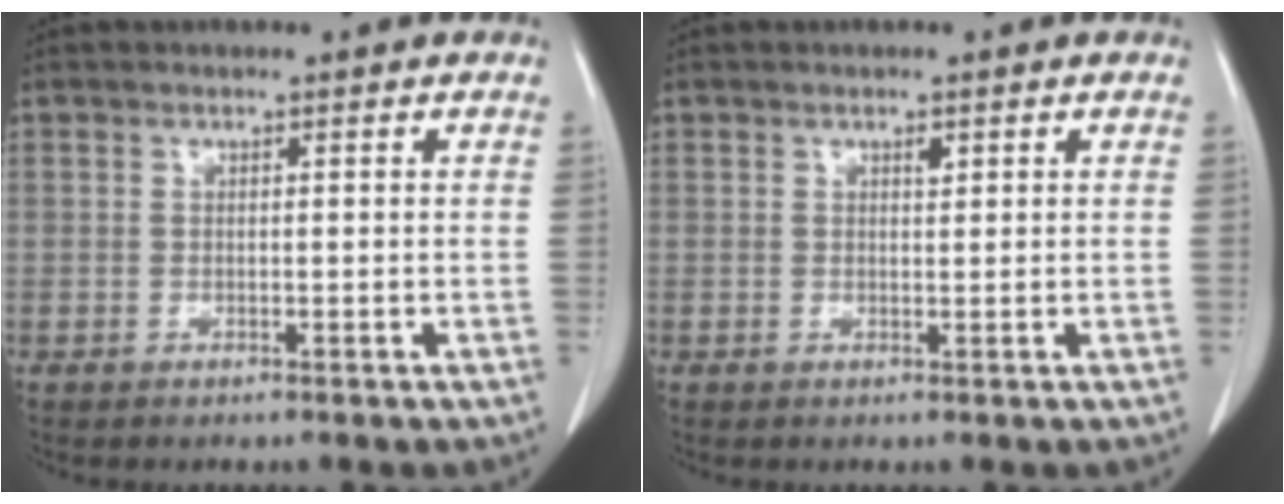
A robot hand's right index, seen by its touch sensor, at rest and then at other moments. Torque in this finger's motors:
{"motor_torque": [0.20, 0.03, -0.02, 0.01]}